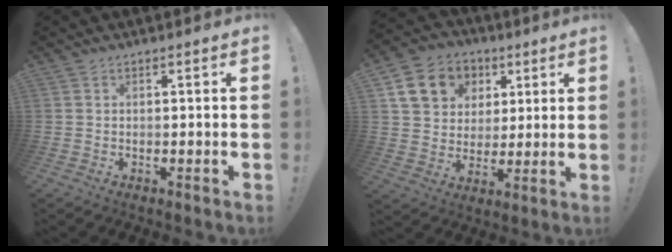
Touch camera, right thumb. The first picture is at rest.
{"total": 14.9, "force": [5.9, 12.2, 6.0], "torque": [-0.082, -0.017, 0.127]}